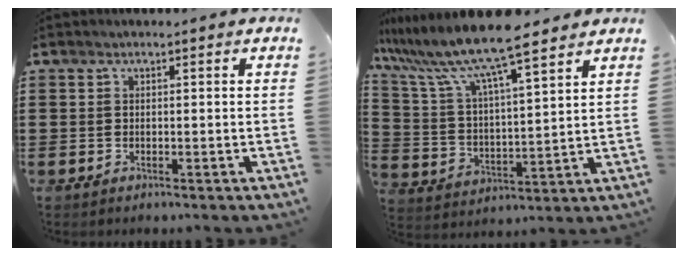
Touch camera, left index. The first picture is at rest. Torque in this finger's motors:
{"motor_torque": [2.14, 0.00, 1.05, 0.21]}